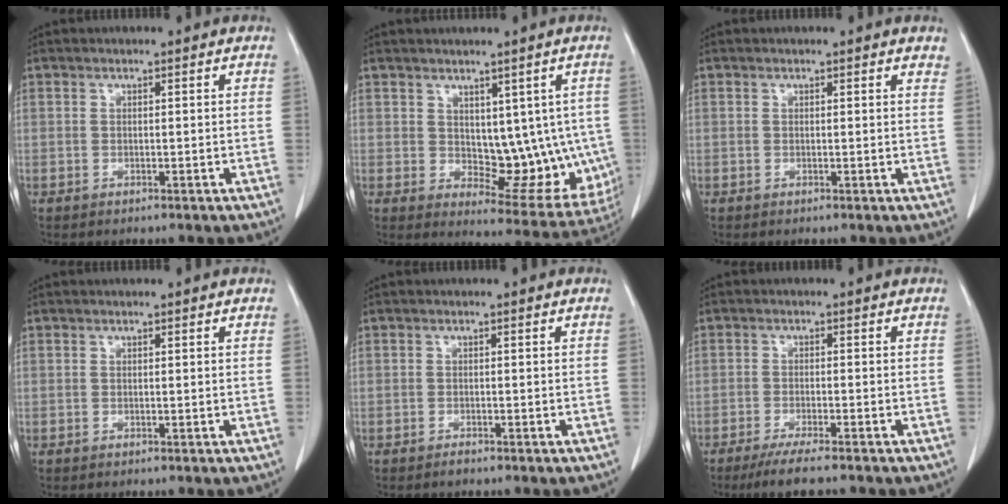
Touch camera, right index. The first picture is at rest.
{"total": 11.4, "force": [0.9, 6.4, 9.4], "torque": [-0.095, -0.001, 0.031]}
{"total": 1.2, "force": [1.1, 0.3, 0.4], "torque": [-0.005, -0.001, 0.000]}
{"total": 0.0}
{"total": 0.7, "force": [-0.7, 0.1, 0.3], "torque": [-0.011, -0.002, -0.006]}
{"total": 6.7, "force": [-5.4, 0.1, 3.9], "torque": [-0.062, -0.016, -0.084]}